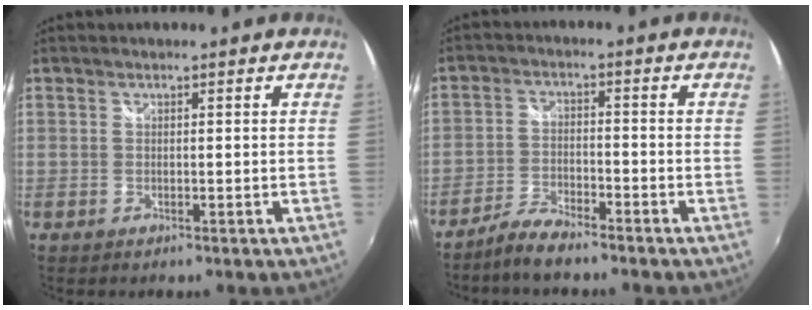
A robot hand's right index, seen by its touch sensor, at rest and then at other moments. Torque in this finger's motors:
{"motor_torque": [-0.04, -0.06, 0.14, 0.02]}